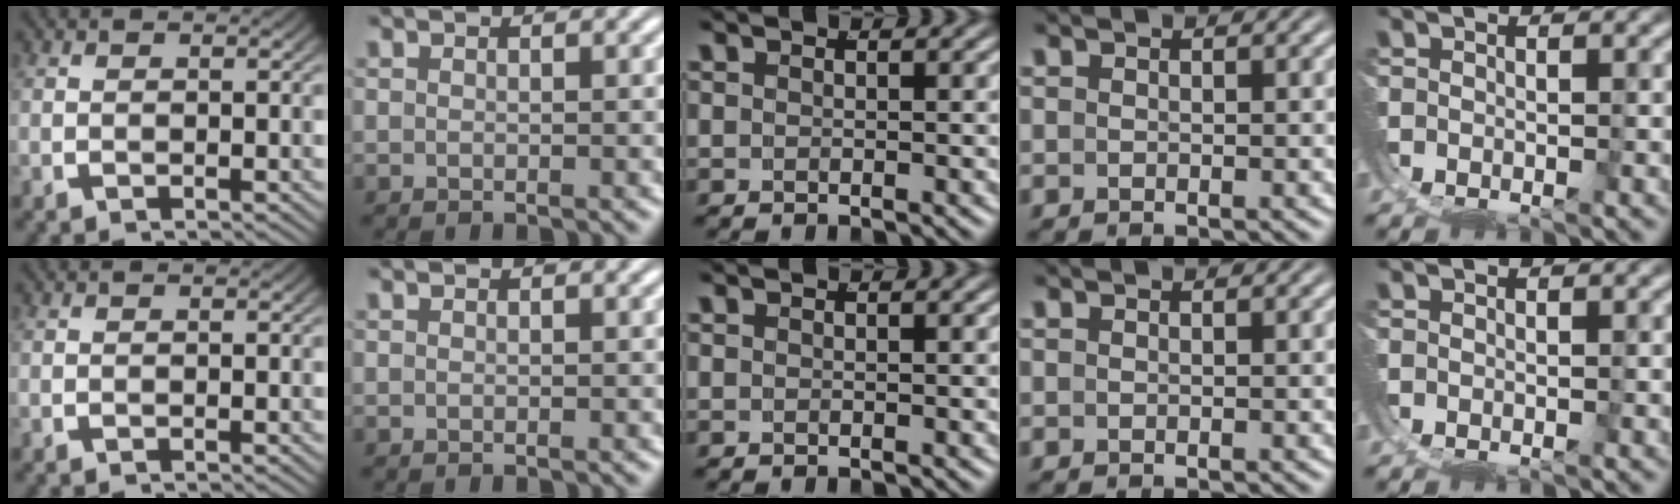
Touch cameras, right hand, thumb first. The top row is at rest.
{}